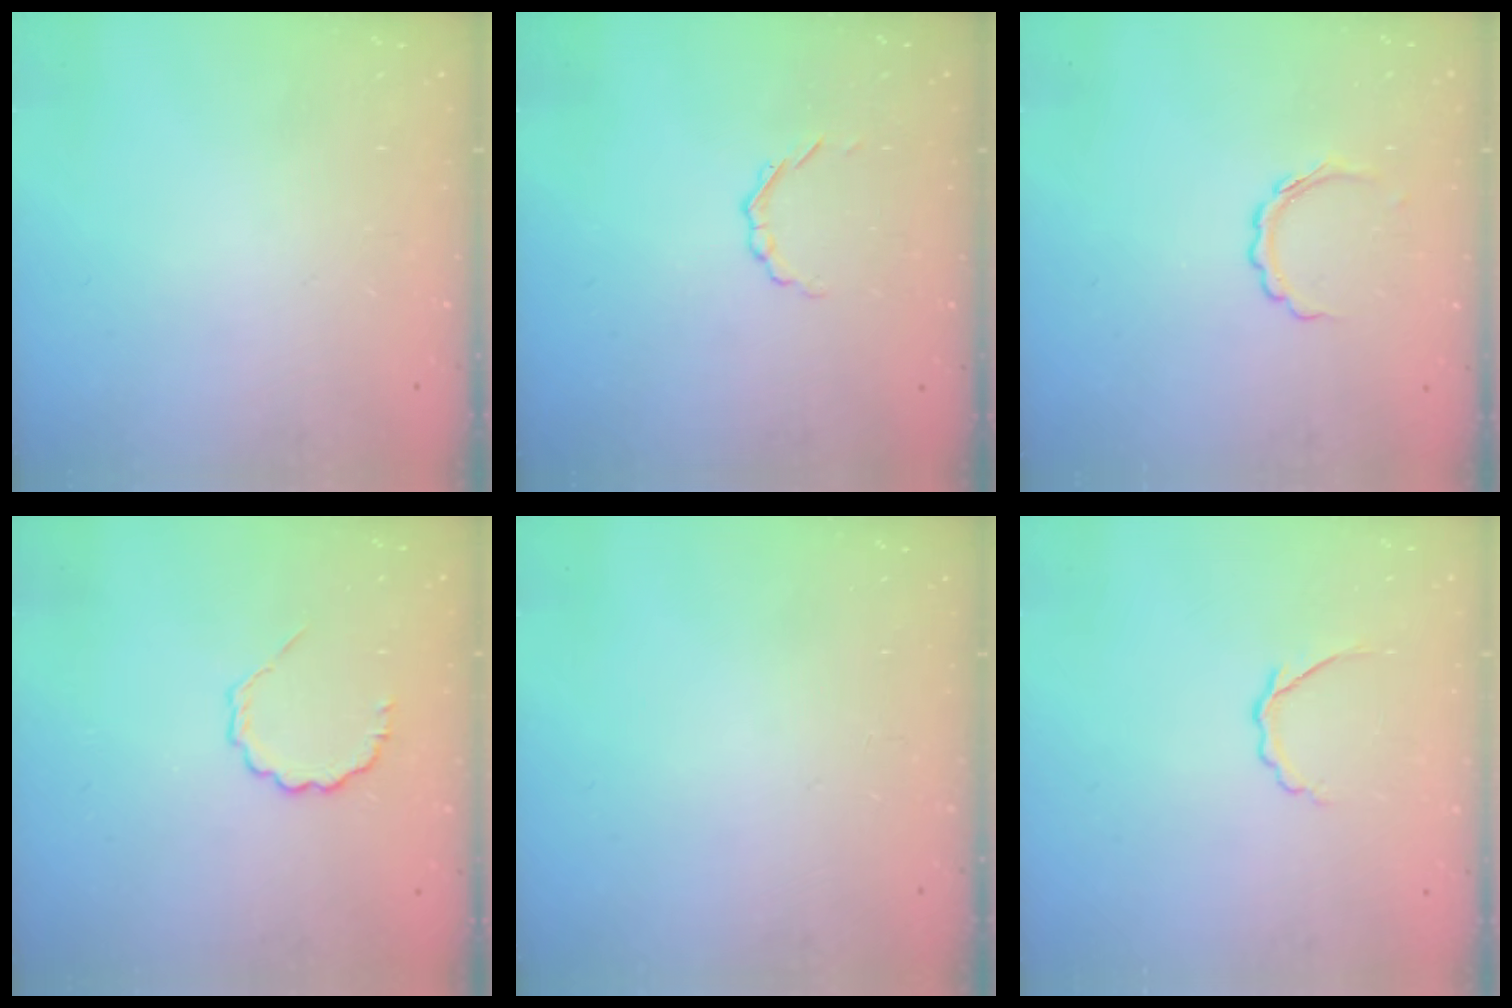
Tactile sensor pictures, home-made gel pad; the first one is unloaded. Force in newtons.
{"total": 1.7, "press": 1.6, "slide": 0.6}
{"total": 5.2, "press": 5.0, "slide": 1.1}
{"total": 4.0, "press": 3.9, "slide": 1.0}
{"total": 0.0}
{"total": 2.9, "press": 2.7, "slide": 0.8}